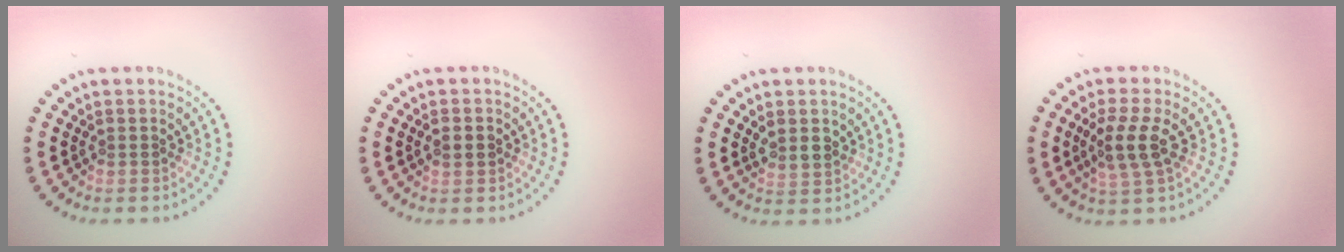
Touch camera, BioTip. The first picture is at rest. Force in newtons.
{"total": 1.9, "press": 1.9, "slide": 0.1}
{"total": 1.5, "press": 1.3, "slide": 0.8}
{"total": 3.2, "press": 2.9, "slide": 1.4}